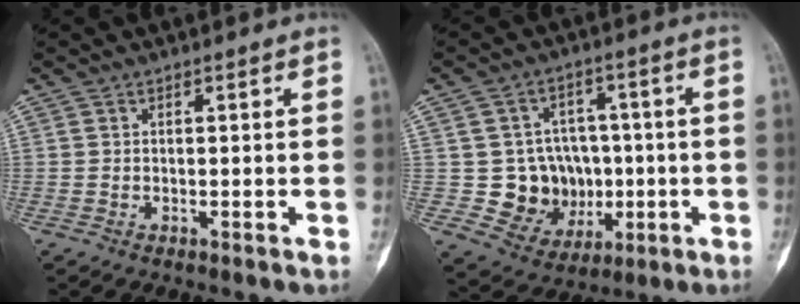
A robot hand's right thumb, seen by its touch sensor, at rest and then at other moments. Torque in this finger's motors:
{"motor_torque": [0.99, 0.91, 0.40, -0.64, 0.03]}